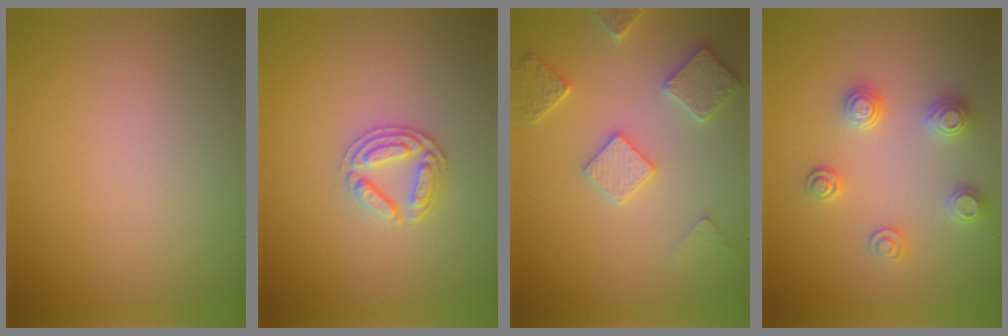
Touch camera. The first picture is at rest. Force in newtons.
{"total": 2.7, "press": 2.5, "slide": 0.8}
{"total": 3.5, "press": 3.4, "slide": 0.9}
{"total": 2.9, "press": 2.9, "slide": 0.2}